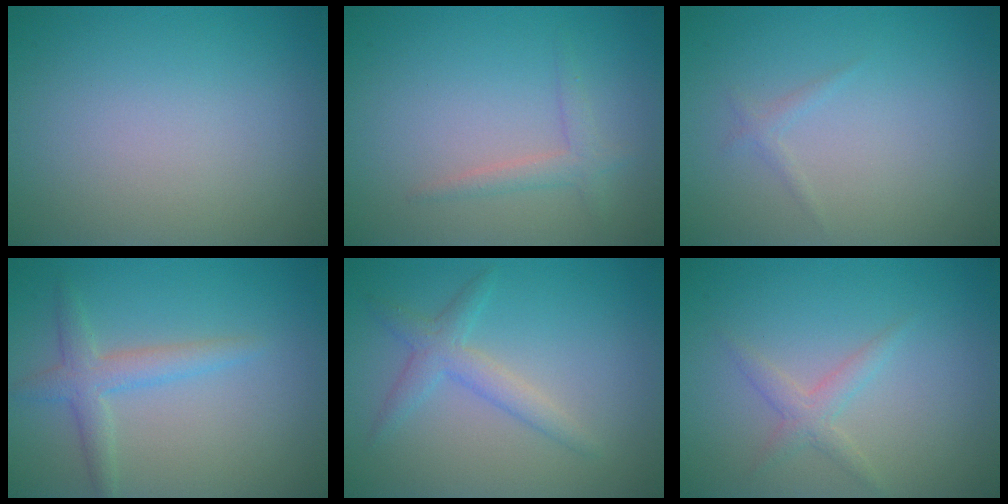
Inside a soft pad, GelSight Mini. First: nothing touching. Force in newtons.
{"total": 1.6, "press": 1.5, "slide": 0.1}
{"total": 0.8, "press": 0.8, "slide": 0.1}
{"total": 2.7, "press": 2.7, "slide": 0.1}
{"total": 2.4, "press": 2.4, "slide": 0.0}
{"total": 1.7, "press": 1.7, "slide": 0.1}